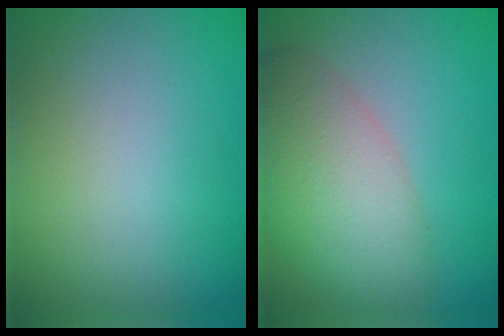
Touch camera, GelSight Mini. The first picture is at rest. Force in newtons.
{"total": 7.4, "press": 7.4, "slide": 0.6}